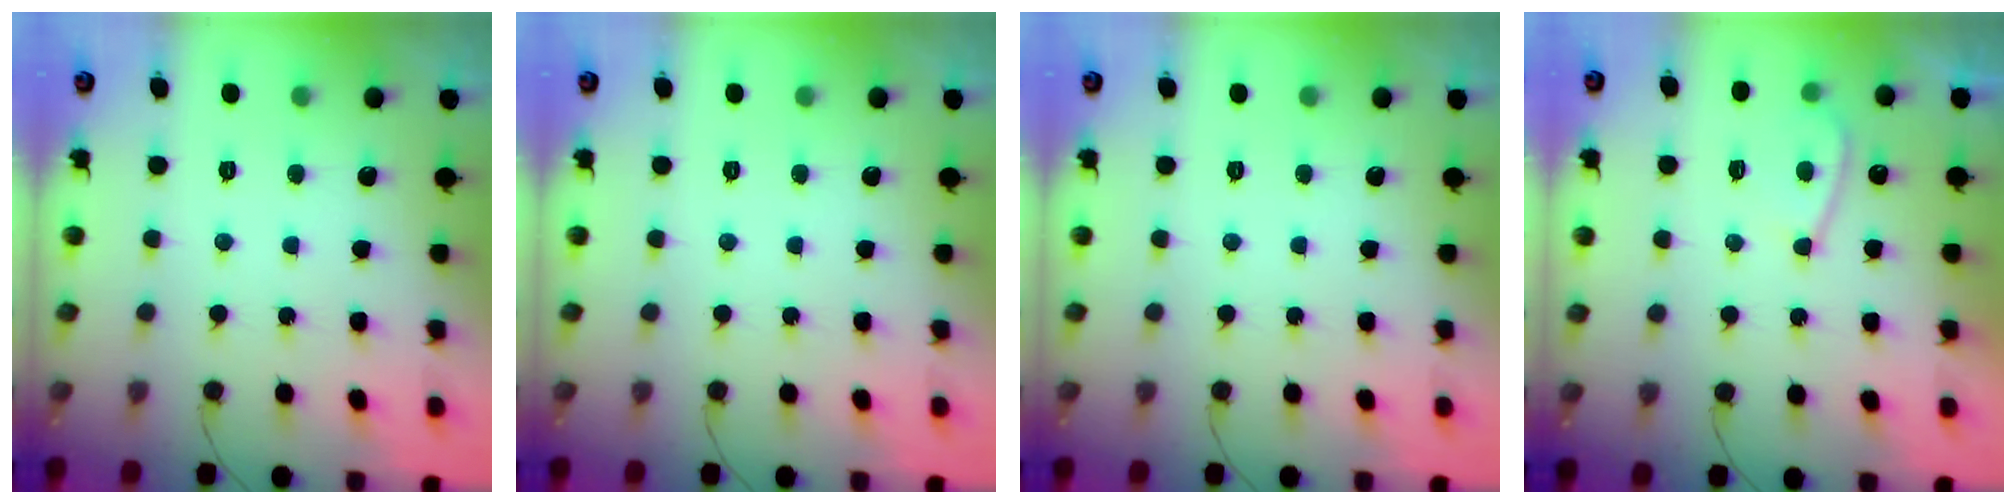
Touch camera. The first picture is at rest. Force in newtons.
{"total": 0.0}
{"total": 0.0}
{"total": 4.5, "press": 4.4, "slide": 0.6}